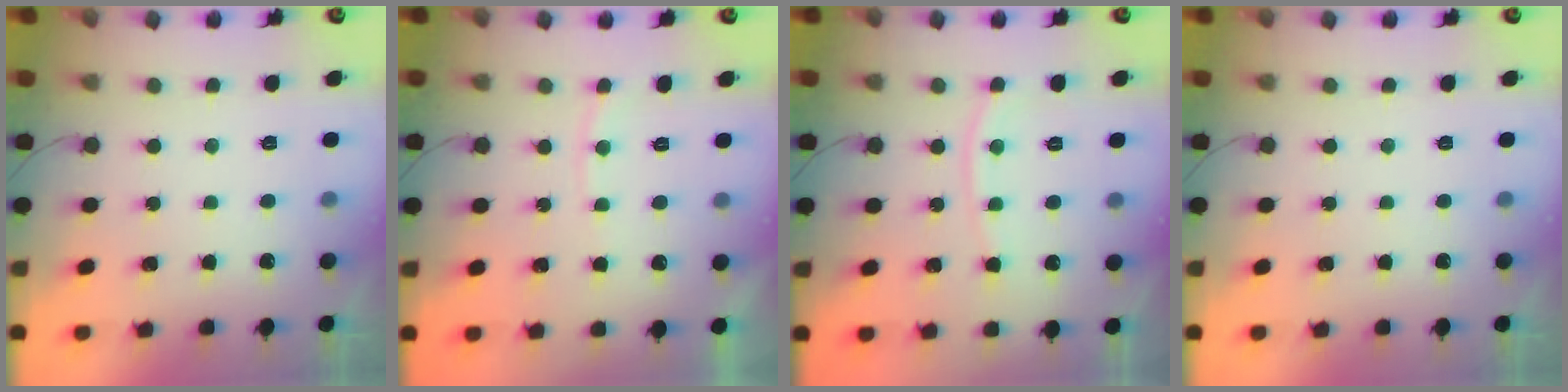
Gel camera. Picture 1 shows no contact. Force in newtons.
{"total": 5.1, "press": 5.1, "slide": 0.5}
{"total": 7.1, "press": 7.0, "slide": 0.3}
{"total": 0.0}